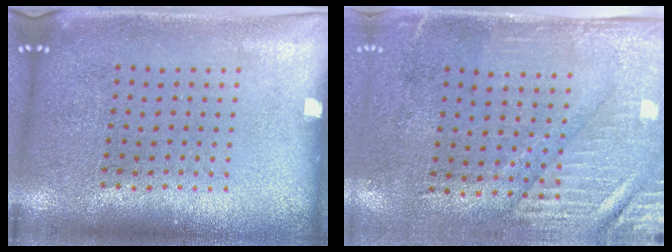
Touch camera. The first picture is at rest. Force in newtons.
{"total": 3.0, "press": 2.6, "slide": 1.6}